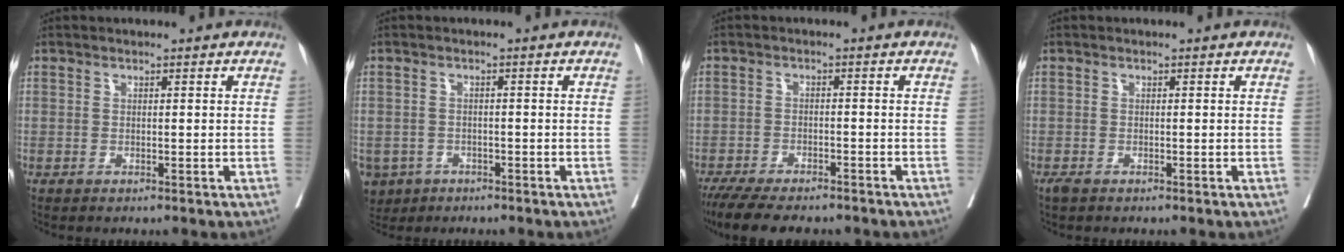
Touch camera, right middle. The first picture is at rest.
{"total": 5.7, "force": [-3.4, 4.4, 1.2], "torque": [-0.026, 0.002, -0.052]}
{"total": 12.1, "force": [-10.2, 2.9, 5.8], "torque": [-0.091, -0.012, -0.151]}
{"total": 1.0, "force": [-0.7, 0.3, 0.6], "torque": [-0.015, -0.005, -0.013]}